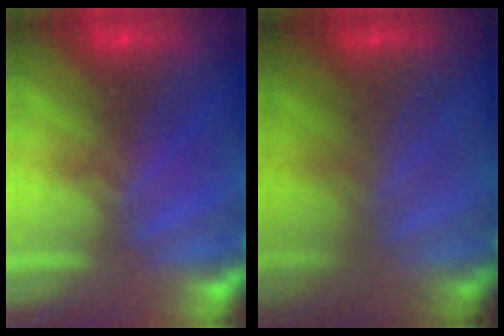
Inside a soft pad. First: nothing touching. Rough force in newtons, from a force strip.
{"total": 2.4}